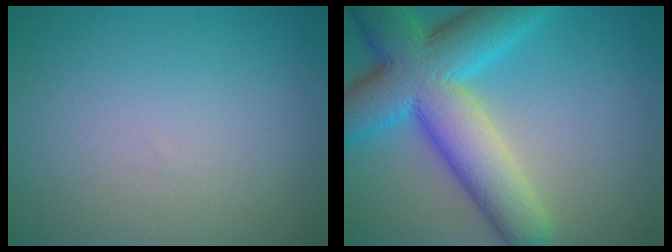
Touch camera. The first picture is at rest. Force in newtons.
{"total": 11.6, "press": 11.6, "slide": 0.1}